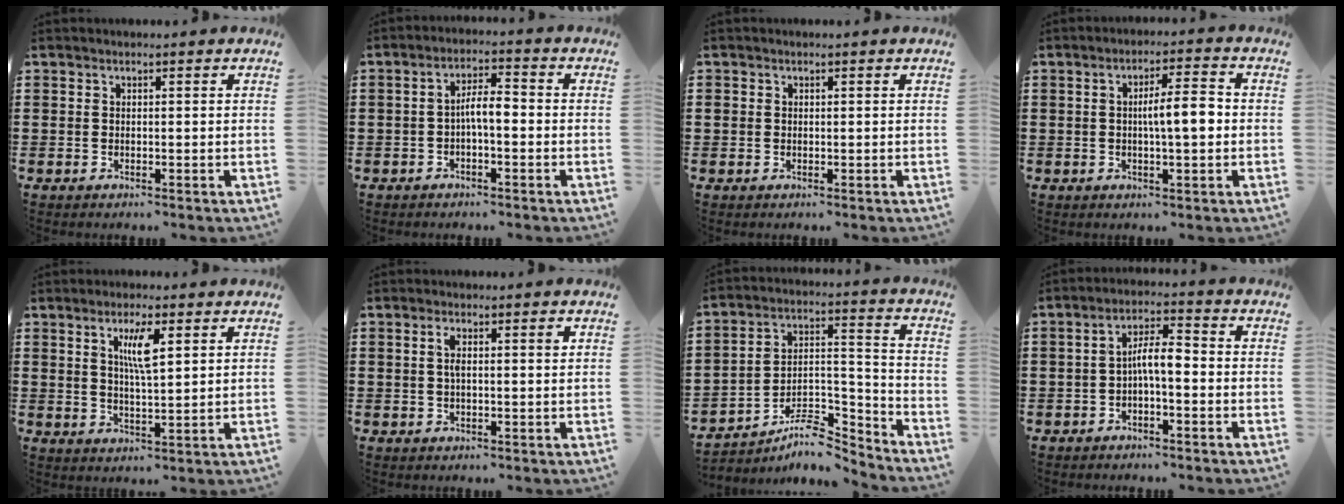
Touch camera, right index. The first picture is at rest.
{"total": 4.1, "force": [-0.7, 1.3, 3.8], "torque": [-0.078, 0.008, -0.018]}
{"total": 0.6, "force": [0.0, 0.6, 0.0], "torque": [-0.002, 0.004, -0.001]}
{"total": 5.8, "force": [0.0, 1.3, 5.6], "torque": [-0.094, 0.002, -0.005]}
{"total": 5.1, "force": [2.1, 1.2, 4.5], "torque": [-0.087, 0.005, 0.031]}
{"total": 2.4, "force": [0.6, 0.5, 2.3], "torque": [-0.045, 0.003, 0.007]}
{"total": 8.0, "force": [-6.5, 3.1, 3.3], "torque": [-0.043, 0.022, -0.119]}
{"total": 4.9, "force": [-0.9, 1.5, 4.6], "torque": [-0.092, 0.012, -0.022]}